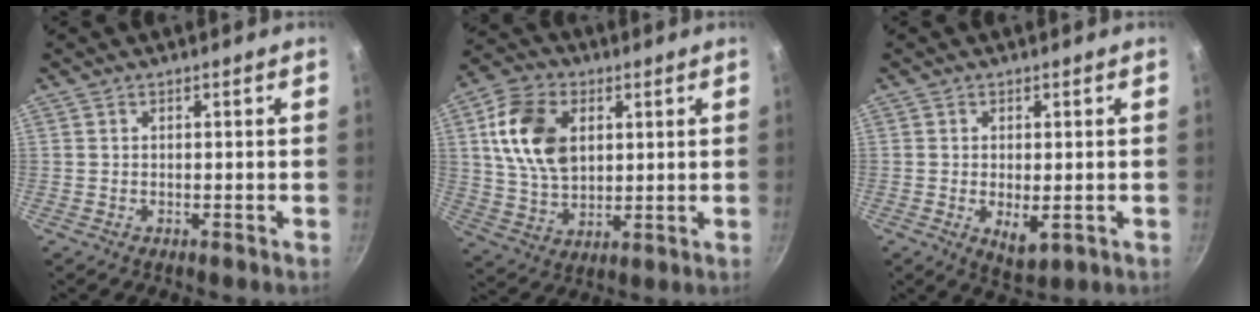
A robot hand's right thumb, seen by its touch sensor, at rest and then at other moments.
{"total": 14.3, "force": [3.6, 9.7, 9.8], "torque": [-0.165, -0.004, 0.069]}
{"total": 4.9, "force": [-0.9, 2.4, 4.2], "torque": [-0.063, -0.012, -0.004]}